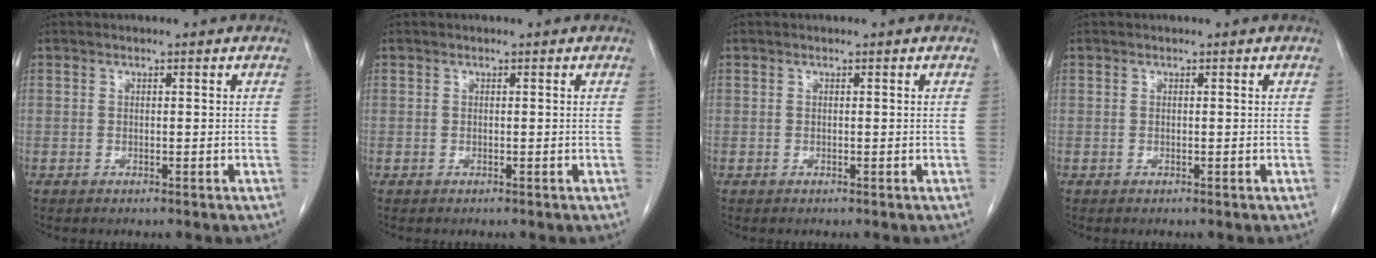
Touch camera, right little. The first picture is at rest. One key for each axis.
{"total": 0.0}
{"total": 0.0}
{"total": 0.0}